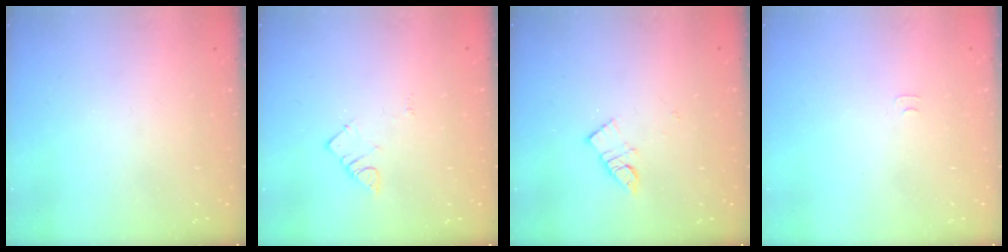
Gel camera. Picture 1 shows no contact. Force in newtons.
{"total": 3.5, "press": 3.5, "slide": 0.4}
{"total": 7.1, "press": 7.1, "slide": 0.2}
{"total": 3.7, "press": 3.7, "slide": 0.4}